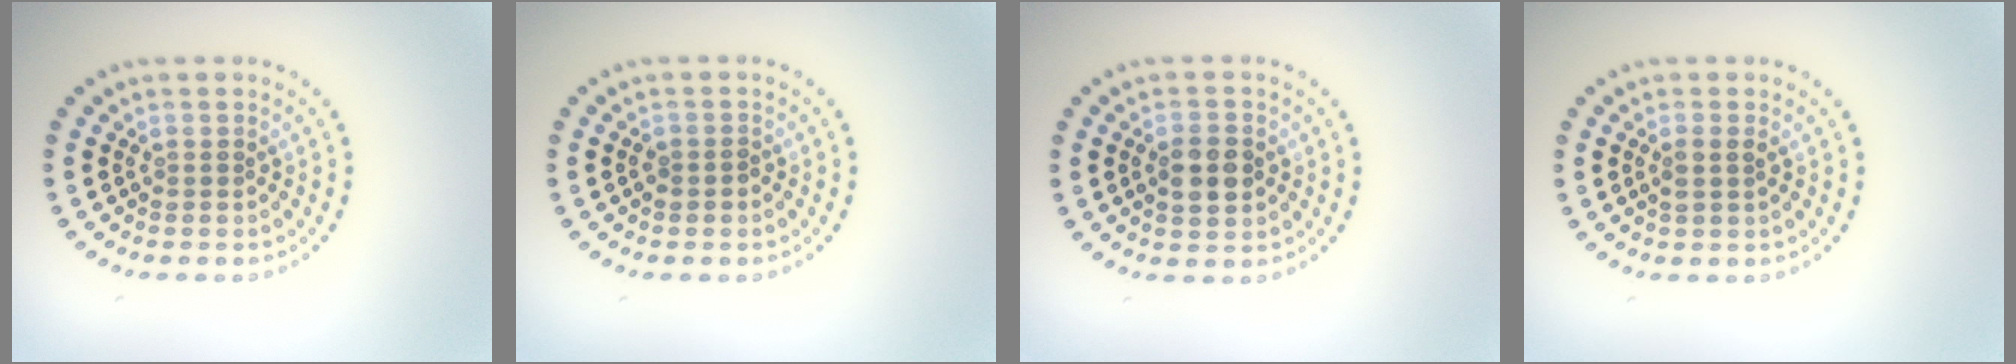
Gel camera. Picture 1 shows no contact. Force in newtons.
{"total": 0.9, "press": 0.8, "slide": 0.4}
{"total": 3.3, "press": 3.2, "slide": 0.3}
{"total": 1.2, "press": 1.1, "slide": 0.5}